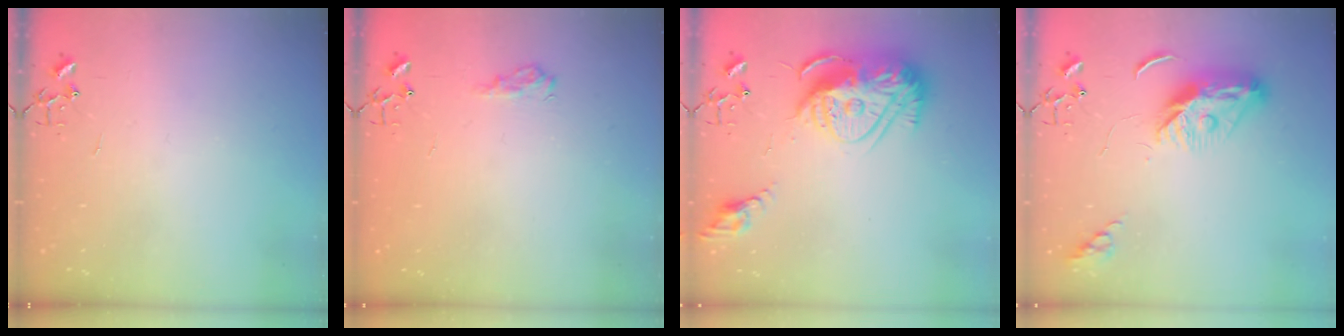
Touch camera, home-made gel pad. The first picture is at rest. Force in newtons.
{"total": 8.2, "press": 8.2, "slide": 0.9}
{"total": 17.6, "press": 17.5, "slide": 1.6}
{"total": 9.5, "press": 9.5, "slide": 0.5}